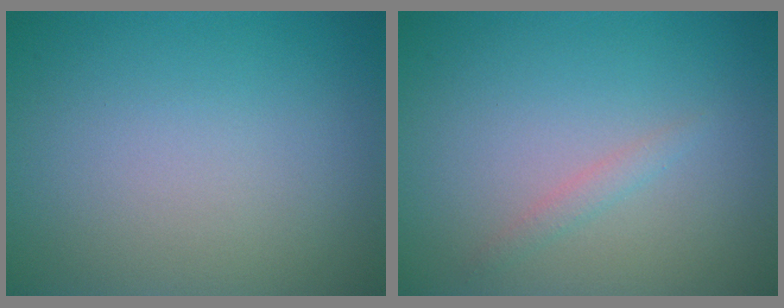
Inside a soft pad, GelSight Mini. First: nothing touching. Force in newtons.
{"total": 1.0, "press": 1.0, "slide": 0.0}